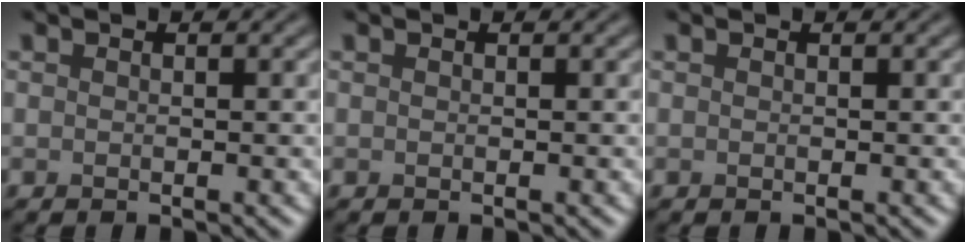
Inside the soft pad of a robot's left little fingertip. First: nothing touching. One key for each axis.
{"total": 0.0}
{"total": 0.0}